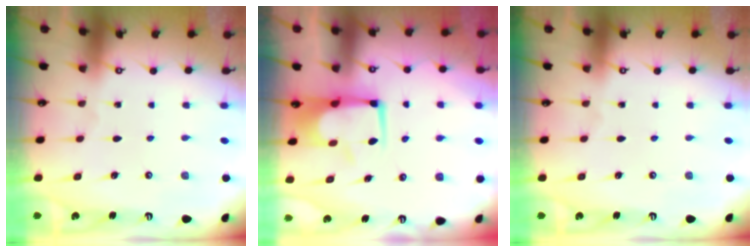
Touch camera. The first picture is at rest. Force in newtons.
{"total": 2.4, "press": 2.3, "slide": 0.8}
{"total": 0.0}